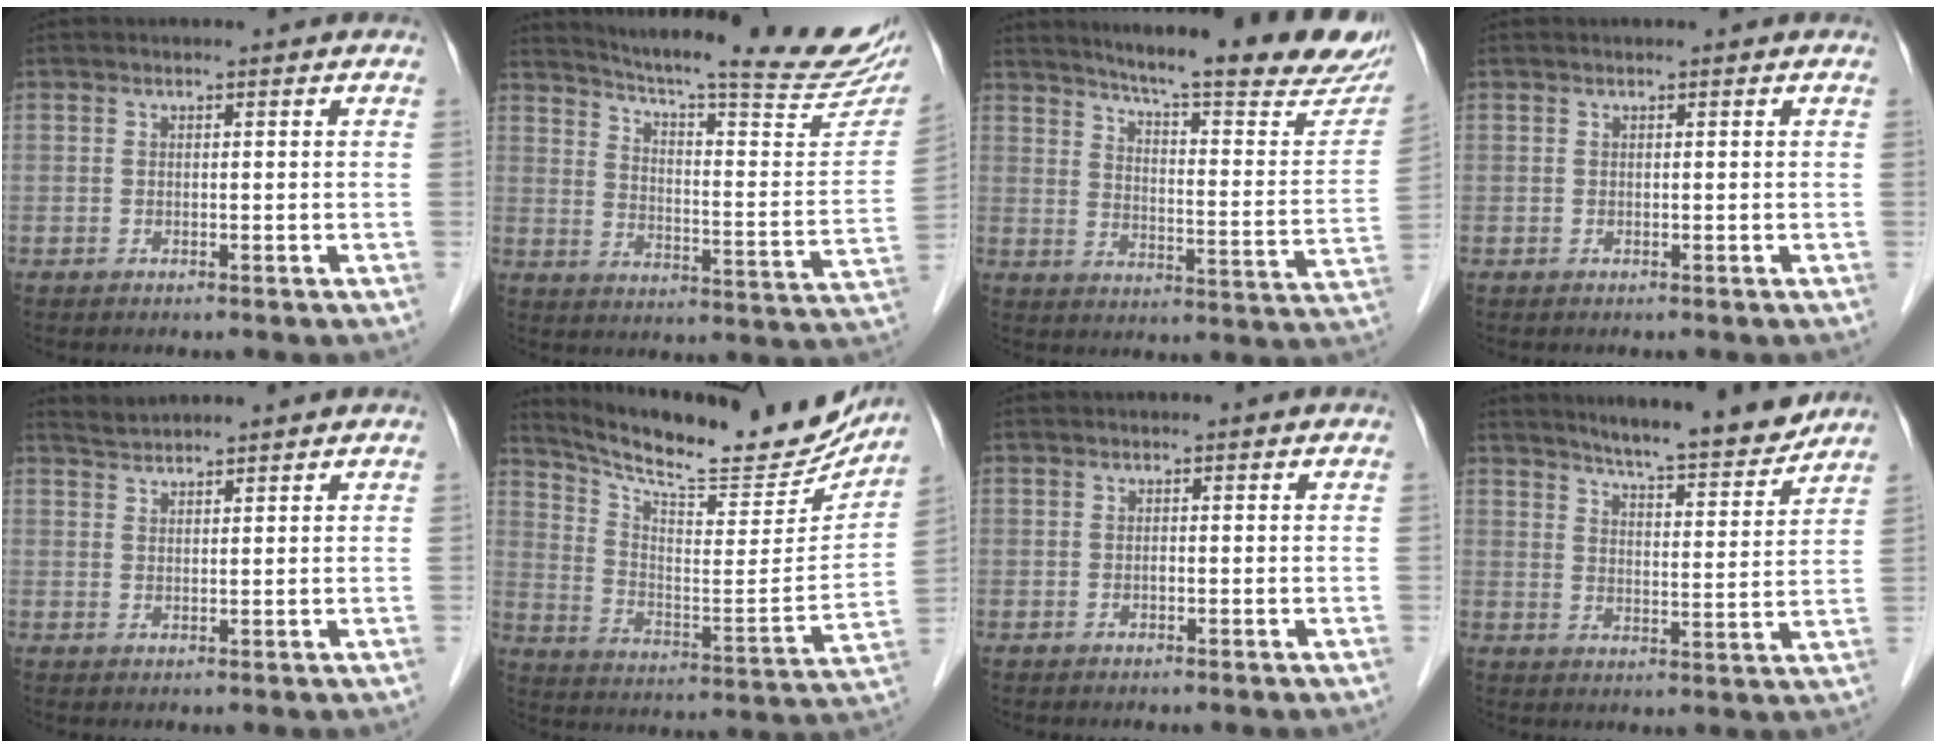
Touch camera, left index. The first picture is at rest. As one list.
[{"total": 26.5, "force": [23.4, 1.2, 12.5], "torque": [-0.190, -0.080, 0.298]}, {"total": 24.6, "force": [21.4, 1.5, 12.2], "torque": [-0.175, -0.073, 0.267]}, {"total": 0.0}, {"total": 3.2, "force": [3.2, -0.4, 0.3], "torque": [-0.011, 0.020, 0.065]}, {"total": 23.2, "force": [21.1, 3.3, 9.0], "torque": [-0.150, -0.051, 0.301]}, {"total": 0.0}, {"total": 11.9, "force": [10.9, 0.4, 4.6], "torque": [-0.068, -0.009, 0.152]}]